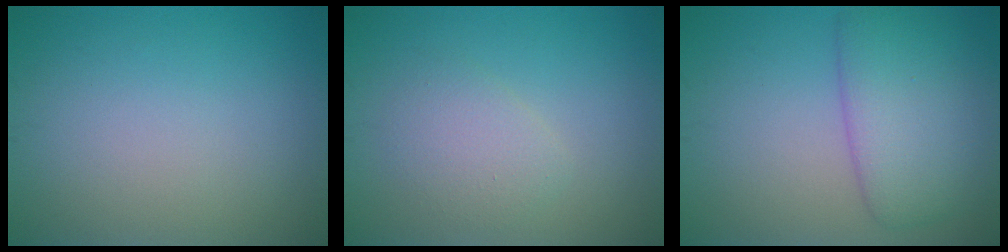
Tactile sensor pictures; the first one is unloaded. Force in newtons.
{"total": 2.4, "press": 2.4, "slide": 0.1}
{"total": 5.7, "press": 5.7, "slide": 0.3}